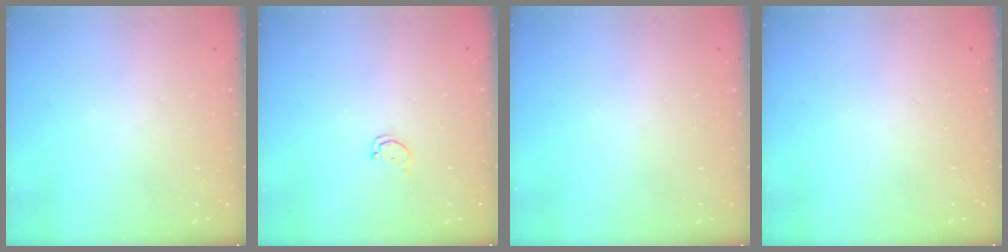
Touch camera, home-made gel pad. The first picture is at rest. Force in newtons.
{"total": 1.7, "press": 1.7, "slide": 0.2}
{"total": 0.0}
{"total": 0.0}